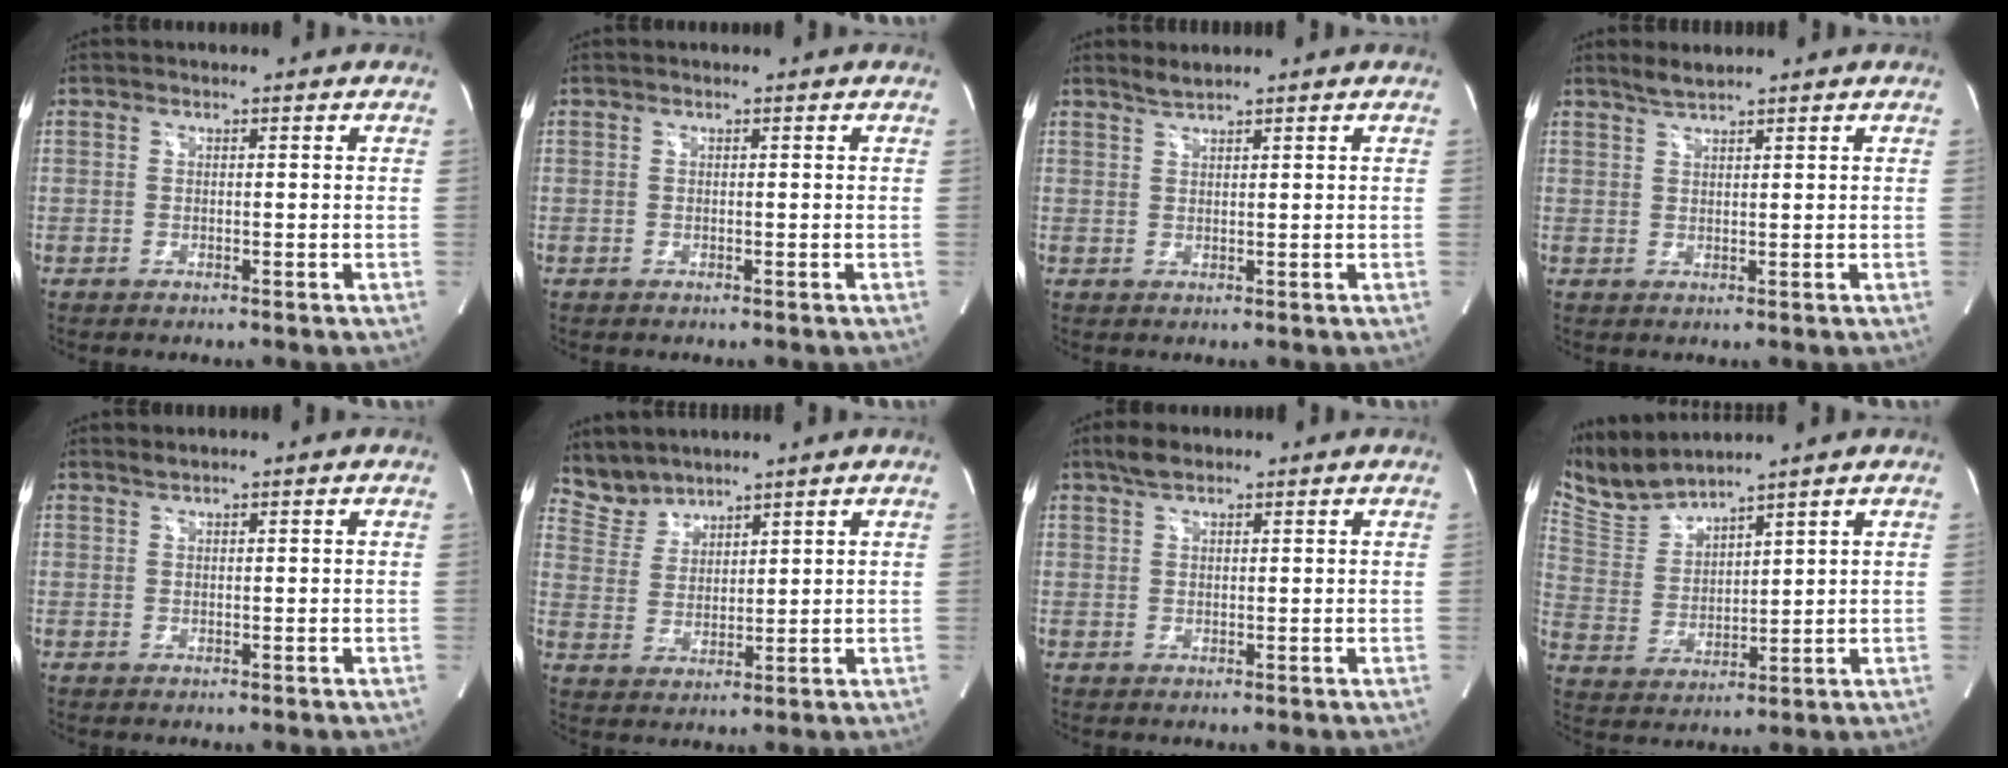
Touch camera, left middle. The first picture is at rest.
{"total": 0.0}
{"total": 1.5, "force": [1.4, -0.4, 0.3], "torque": [-0.008, 0.001, 0.032]}
{"total": 2.0, "force": [1.9, -0.3, 0.7], "torque": [-0.018, 0.002, 0.040]}
{"total": 0.6, "force": [0.5, -0.2, 0.0], "torque": [-0.007, 0.001, 0.013]}
{"total": 5.0, "force": [4.8, 1.1, -0.5], "torque": [0.001, 0.011, 0.111]}
{"total": 2.5, "force": [2.0, 0.9, 1.3], "torque": [-0.032, 0.007, 0.036]}
{"total": 7.2, "force": [7.1, -0.2, 1.0], "torque": [-0.045, 0.009, 0.163]}